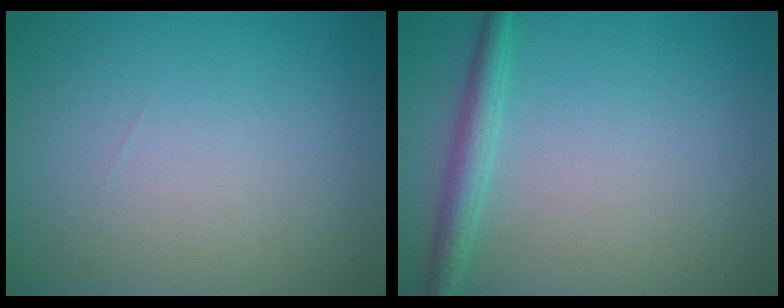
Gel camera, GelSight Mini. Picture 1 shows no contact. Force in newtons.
{"total": 2.3, "press": 2.3, "slide": 0.1}